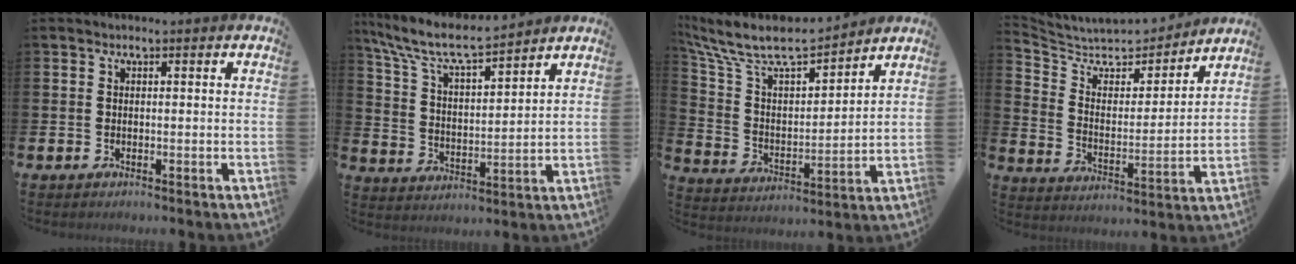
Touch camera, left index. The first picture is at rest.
{"total": 8.6, "force": [7.7, 1.3, 3.6], "torque": [-0.104, -0.045, 0.133]}
{"total": 9.6, "force": [8.5, 2.4, 3.5], "torque": [-0.114, -0.059, 0.146]}
{"total": 6.9, "force": [6.3, 2.3, 1.6], "torque": [-0.066, -0.055, 0.103]}